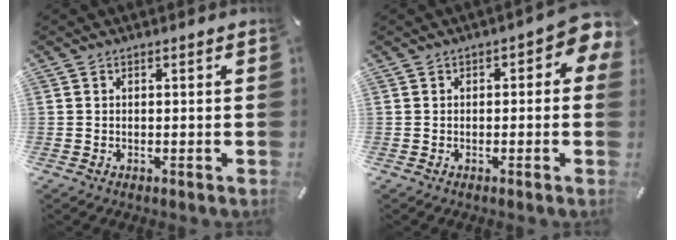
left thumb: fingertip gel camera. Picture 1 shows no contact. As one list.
[{"total": 4.1, "force": [0.0, 2.5, 3.3], "torque": [-0.046, 0.009, -0.002]}]